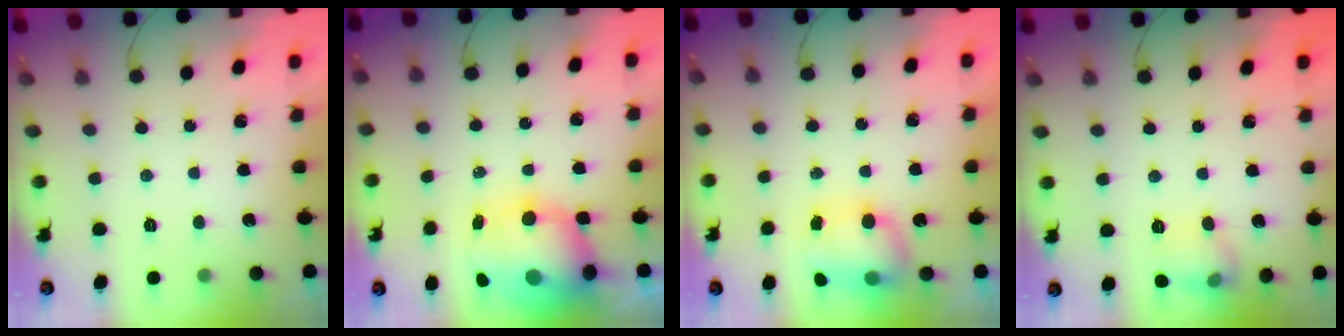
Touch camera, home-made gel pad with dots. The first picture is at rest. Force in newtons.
{"total": 12.1, "press": 11.6, "slide": 3.3}
{"total": 7.6, "press": 7.5, "slide": 1.2}
{"total": 8.2, "press": 8.1, "slide": 0.6}